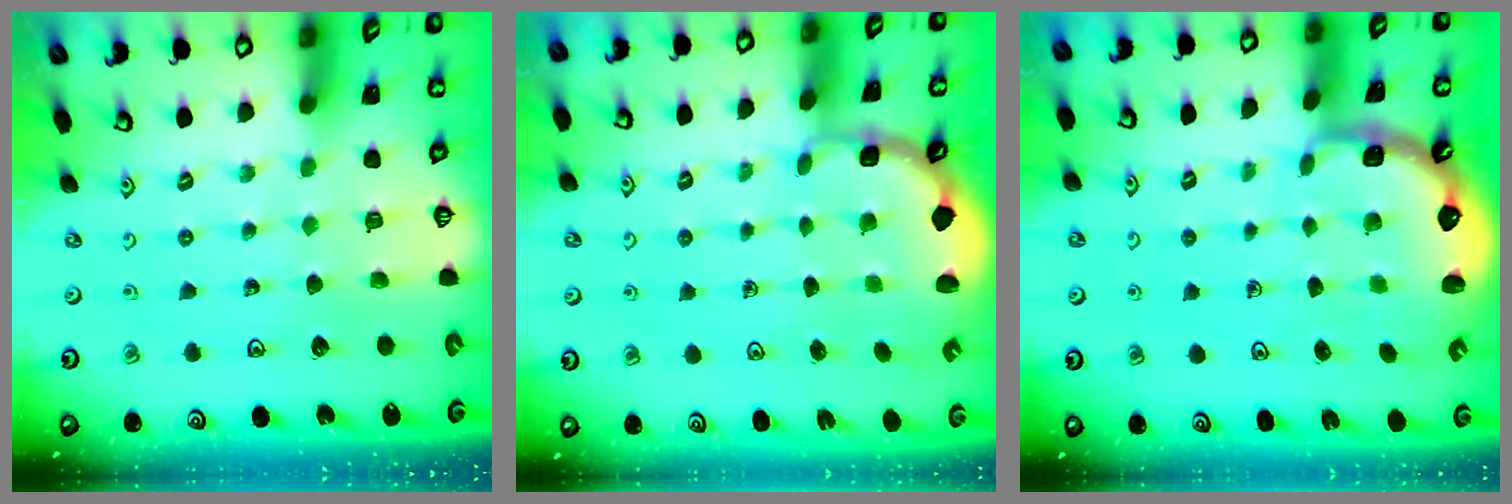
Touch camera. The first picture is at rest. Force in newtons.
{"total": 2.7, "press": 2.1, "slide": 1.7}
{"total": 2.3, "press": 2.0, "slide": 1.2}